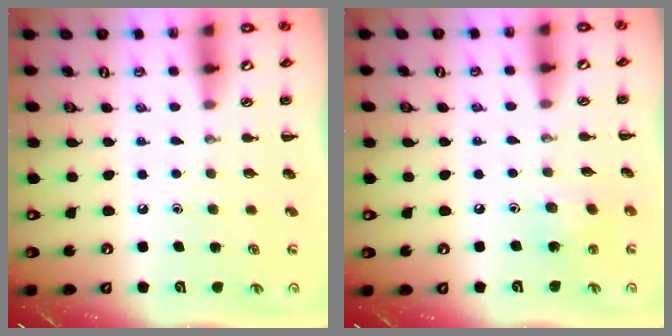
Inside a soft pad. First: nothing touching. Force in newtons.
{"total": 4.3, "press": 4.1, "slide": 1.2}